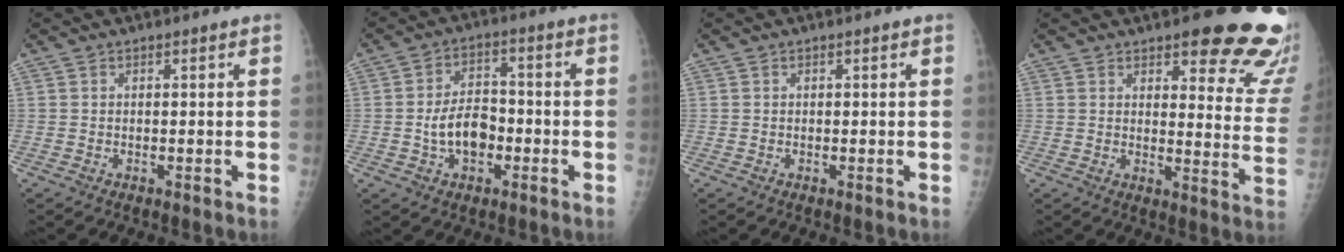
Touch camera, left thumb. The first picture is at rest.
{"total": 8.0, "force": [-2.0, 5.3, 5.7], "torque": [-0.080, 0.022, -0.038]}
{"total": 0.0}
{"total": 18.8, "force": [13.3, 6.1, 11.8], "torque": [-0.095, -0.080, 0.147]}